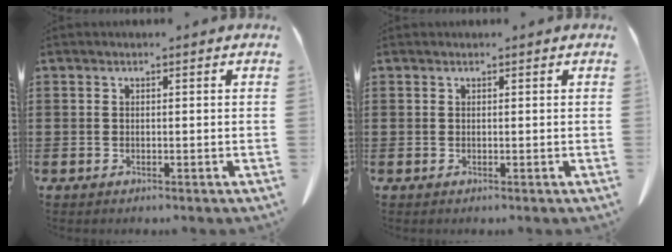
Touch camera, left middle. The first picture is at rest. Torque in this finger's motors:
{"motor_torque": [0.32, 0.28, 0.10, 0.01]}